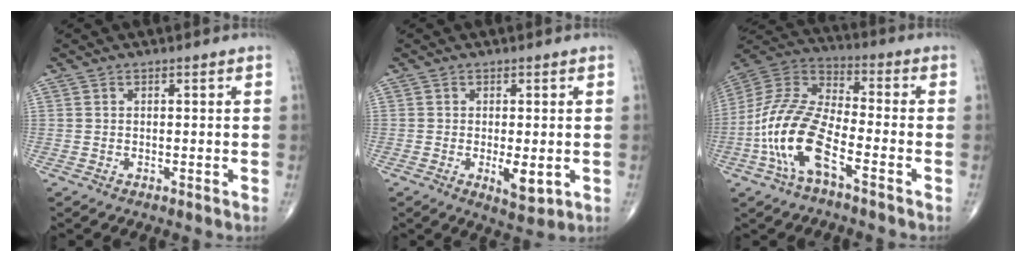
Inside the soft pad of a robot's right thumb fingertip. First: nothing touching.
{"total": 4.7, "force": [-0.9, 2.0, 4.2], "torque": [-0.061, -0.012, -0.010]}
{"total": 15.9, "force": [-6.3, 6.2, 13.2], "torque": [-0.282, 0.037, -0.127]}